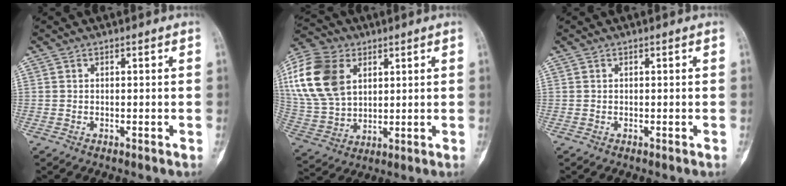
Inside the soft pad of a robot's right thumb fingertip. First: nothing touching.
{"total": 17.9, "force": [5.6, 12.2, 11.8], "torque": [-0.243, -0.006, 0.110]}
{"total": 0.0}